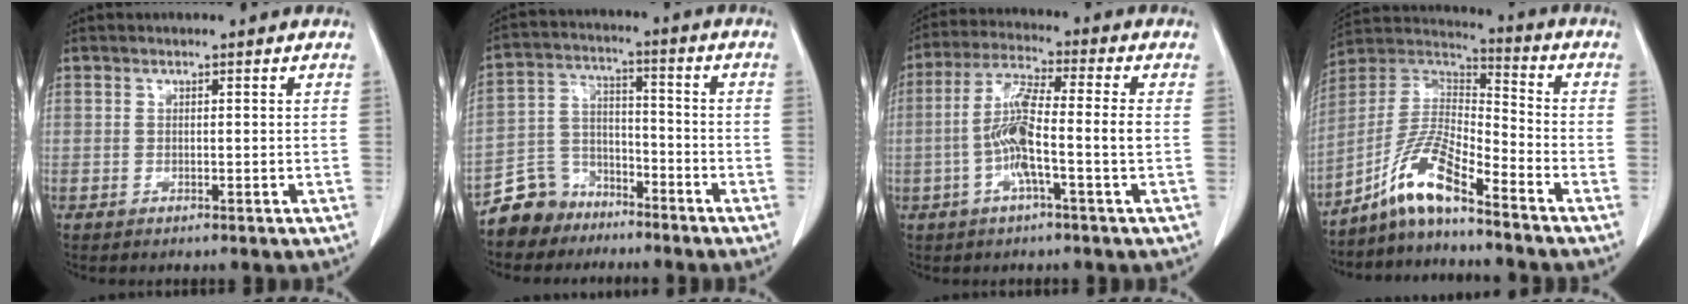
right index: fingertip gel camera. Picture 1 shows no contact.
{"total": 8.0, "force": [-6.2, 5.1, 0.4], "torque": [-0.009, 0.024, -0.118]}
{"total": 9.0, "force": [-1.7, 0.4, 8.8], "torque": [-0.178, 0.013, -0.041]}
{"total": 10.7, "force": [-7.7, 1.1, 7.3], "torque": [-0.163, 0.012, -0.148]}